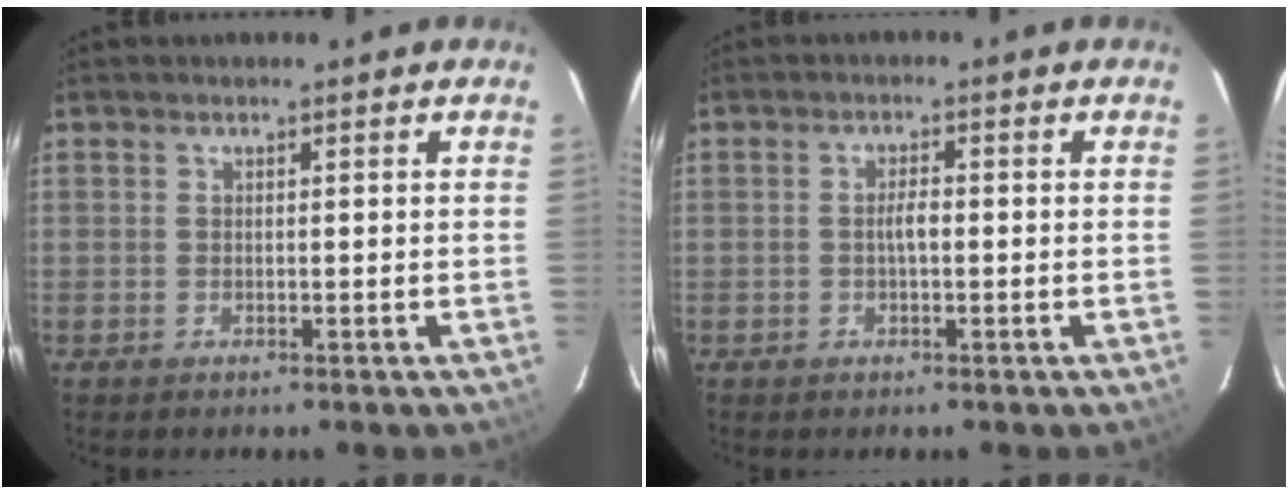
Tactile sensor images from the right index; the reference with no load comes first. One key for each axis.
{"total": 2.2, "fx": -0.3, "fy": 0.8, "fz": 2.0, "tx": -0.038, "ty": 0.004, "tz": -0.006}